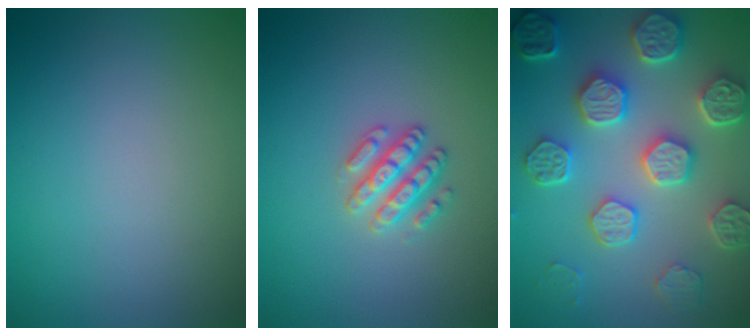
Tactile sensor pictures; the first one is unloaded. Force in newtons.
{"total": 2.6, "press": 2.6, "slide": 0.3}
{"total": 7.6, "press": 6.3, "slide": 4.3}